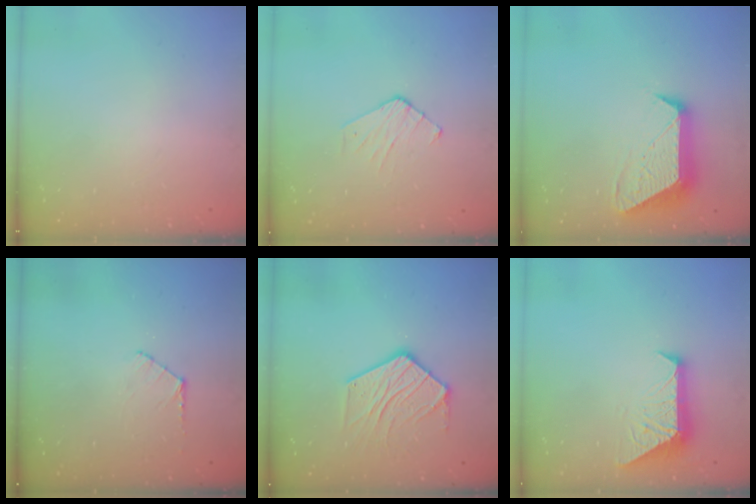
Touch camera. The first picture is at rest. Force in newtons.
{"total": 4.2, "press": 4.2, "slide": 0.3}
{"total": 12.8, "press": 12.8, "slide": 0.6}
{"total": 4.9, "press": 4.8, "slide": 0.5}
{"total": 12.6, "press": 12.5, "slide": 0.9}
{"total": 9.1, "press": 9.1, "slide": 0.7}